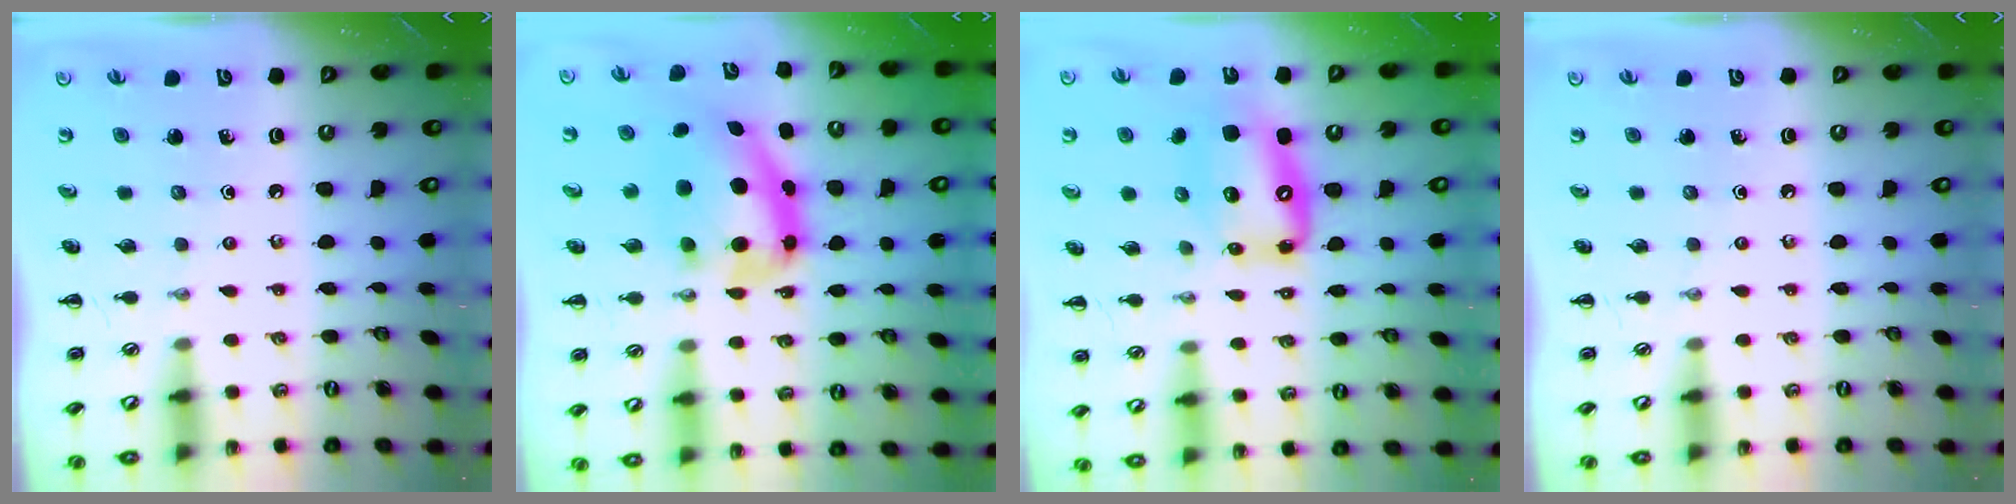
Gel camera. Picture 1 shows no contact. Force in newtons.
{"total": 11.1, "press": 10.8, "slide": 2.7}
{"total": 13.2, "press": 12.7, "slide": 3.6}
{"total": 0.0}